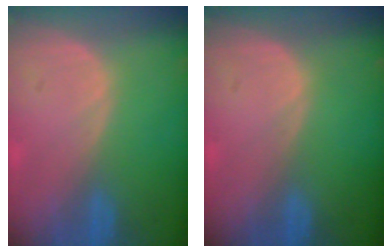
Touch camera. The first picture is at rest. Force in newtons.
{"total": 0.0}